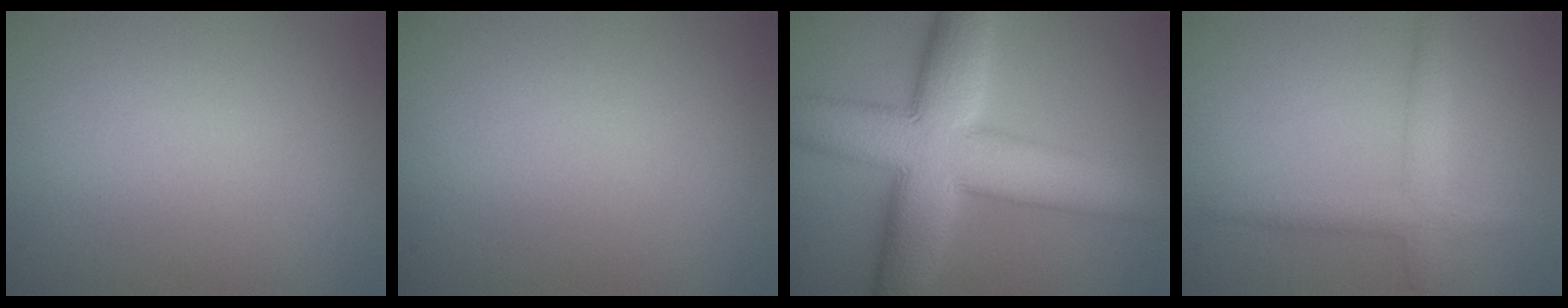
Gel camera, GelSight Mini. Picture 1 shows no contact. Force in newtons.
{"total": 0.0}
{"total": 12.8, "press": 12.8, "slide": 0.2}
{"total": 2.0, "press": 2.0, "slide": 0.1}